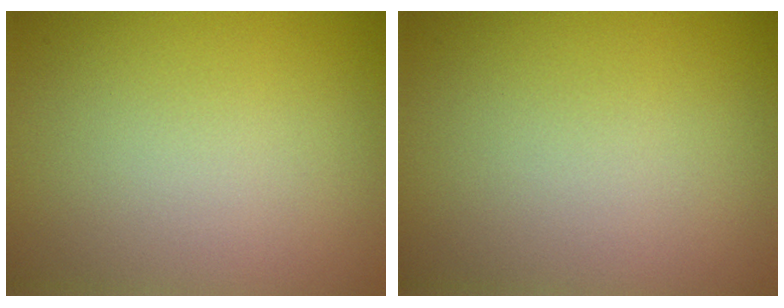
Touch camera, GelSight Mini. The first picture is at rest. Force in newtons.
{"total": 0.0}